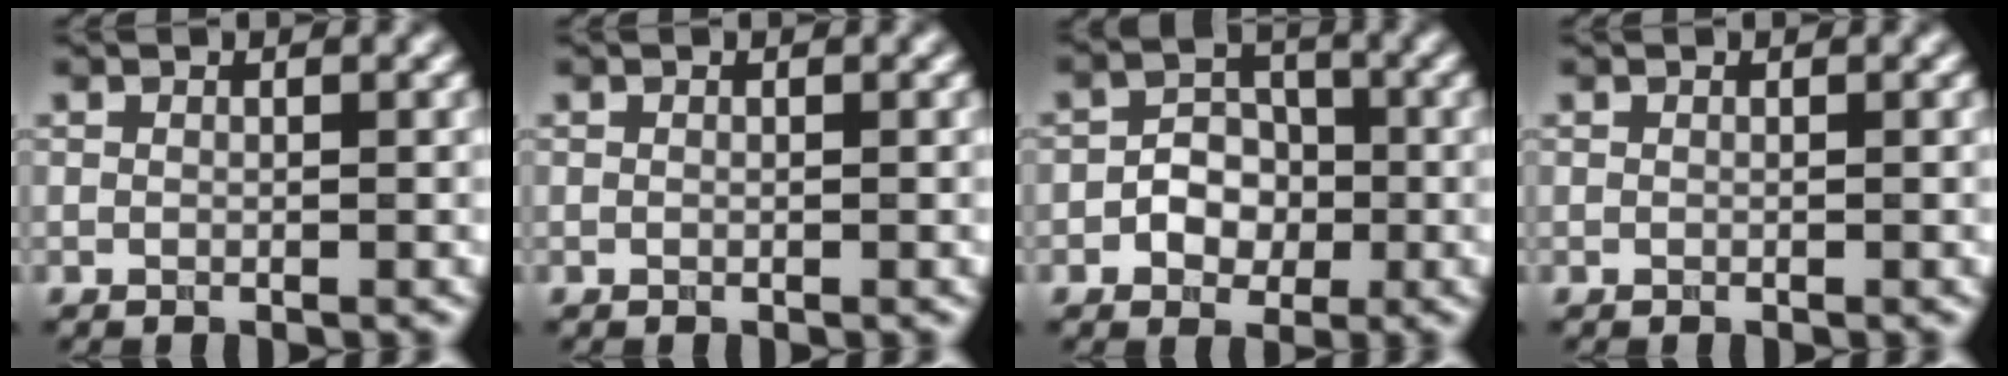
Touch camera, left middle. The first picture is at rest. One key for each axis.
{"total": 0.0}
{"total": 3.3, "fx": -1.0, "fy": 2.6, "fz": 1.7, "tx": -0.020, "ty": 0.004, "tz": -0.020}
{"total": 0.0}